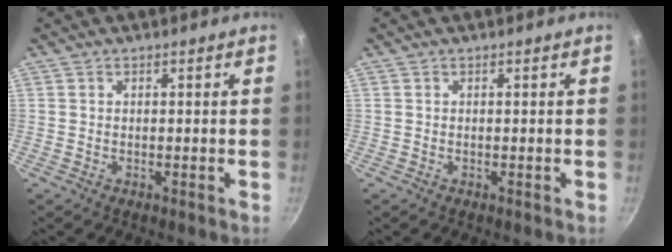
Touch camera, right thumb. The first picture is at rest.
{"total": 0.0}